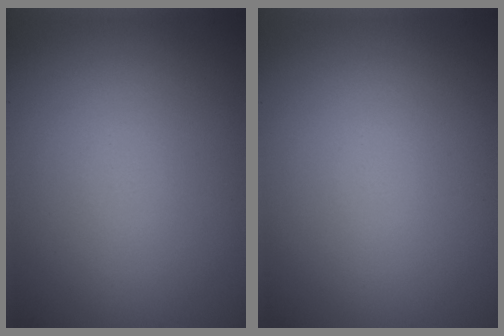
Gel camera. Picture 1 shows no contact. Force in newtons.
{"total": 0.0}